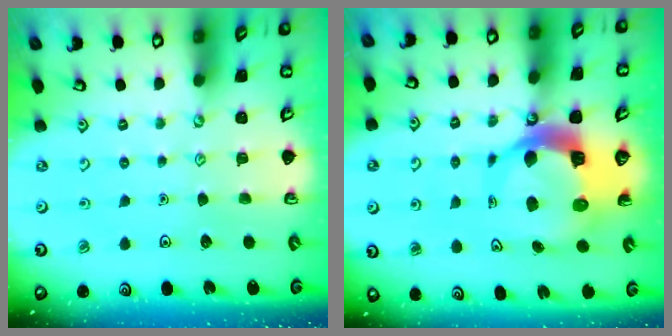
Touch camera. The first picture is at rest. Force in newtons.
{"total": 10.9, "press": 10.7, "slide": 1.7}